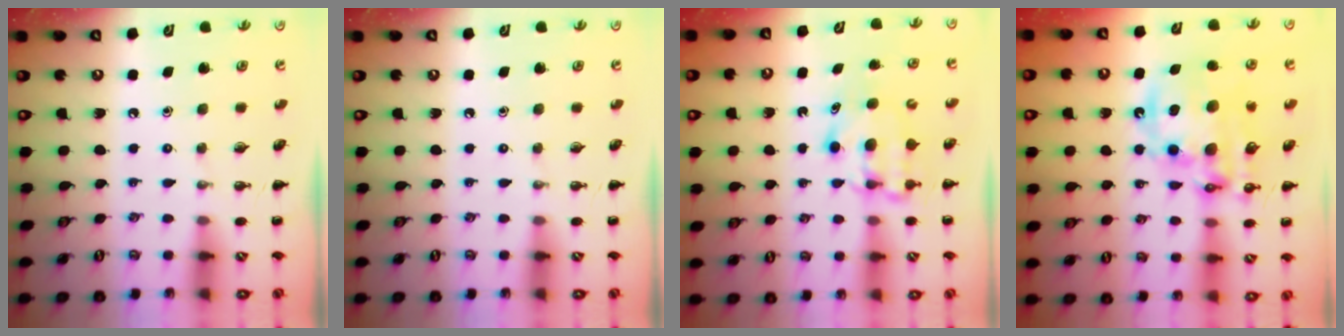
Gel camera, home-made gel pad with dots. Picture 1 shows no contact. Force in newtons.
{"total": 0.0}
{"total": 5.4, "press": 5.3, "slide": 0.6}
{"total": 17.5, "press": 16.9, "slide": 4.2}